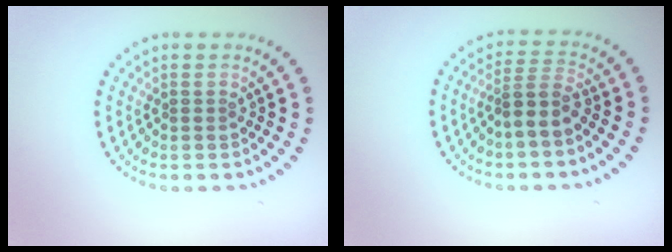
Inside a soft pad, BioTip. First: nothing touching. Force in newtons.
{"total": 2.8, "press": 2.2, "slide": 1.8}